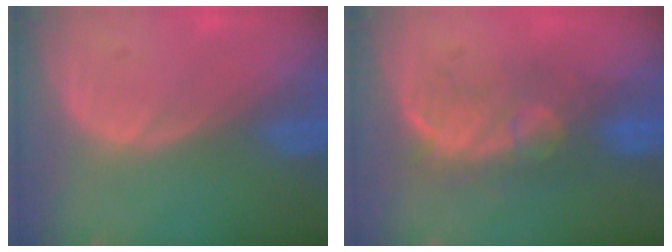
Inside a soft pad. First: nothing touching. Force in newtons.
{"total": 7.6, "press": 7.3, "slide": 2.1}